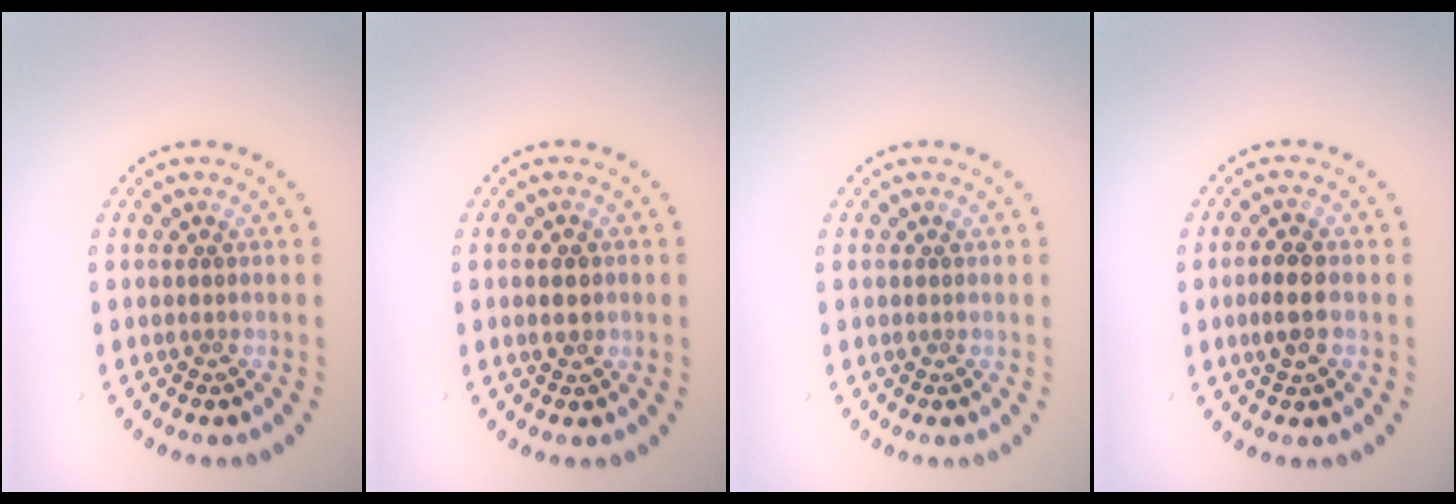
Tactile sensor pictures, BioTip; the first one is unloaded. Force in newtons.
{"total": 2.2, "press": 2.2, "slide": 0.2}
{"total": 0.0}
{"total": 2.4, "press": 2.4, "slide": 0.3}